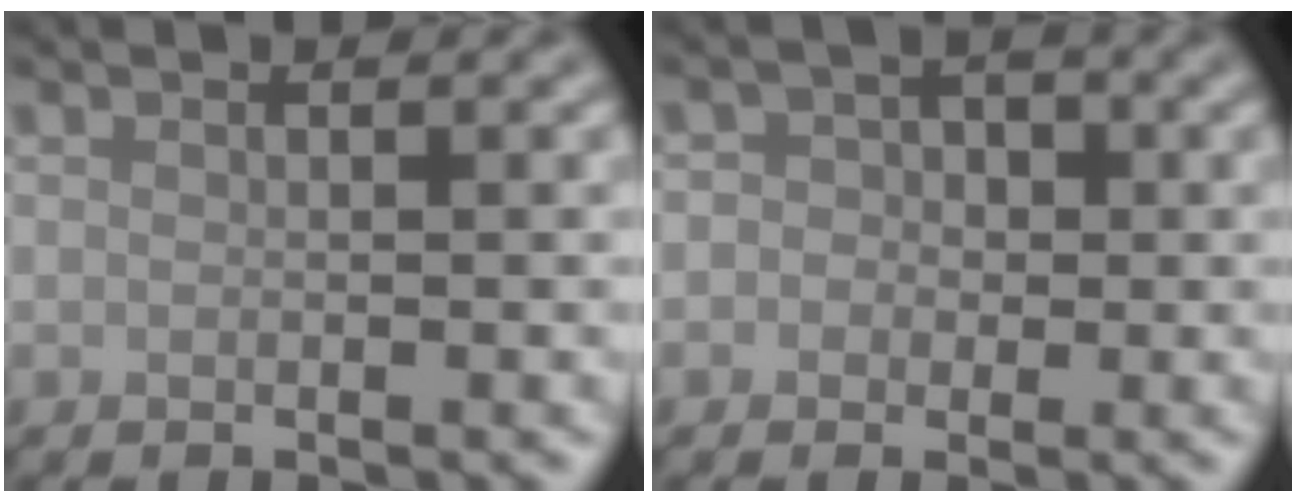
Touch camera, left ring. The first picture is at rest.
{"total": 2.9, "force": [0.1, 2.7, 1.0], "torque": [0.017, 0.009, -0.027]}